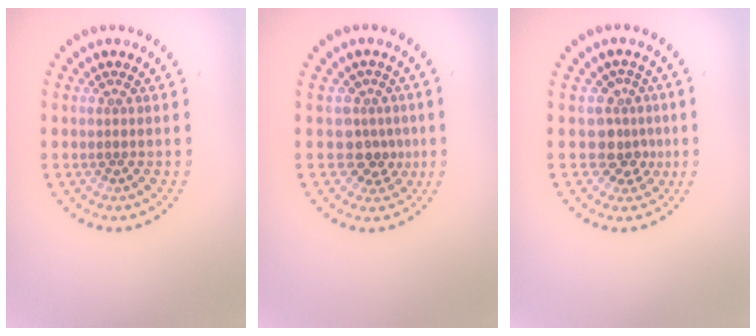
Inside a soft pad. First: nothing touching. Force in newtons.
{"total": 2.7, "press": 2.0, "slide": 1.8}
{"total": 2.8, "press": 2.0, "slide": 1.9}